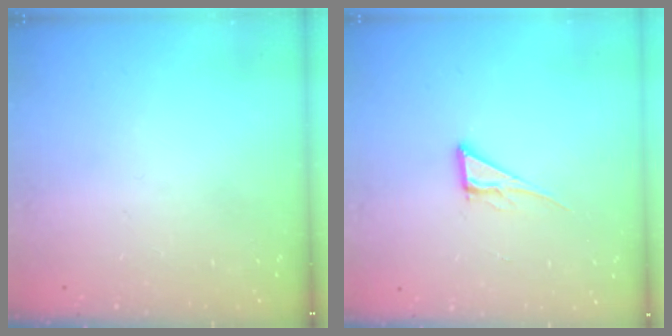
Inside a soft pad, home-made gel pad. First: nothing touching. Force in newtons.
{"total": 6.8, "press": 6.8, "slide": 0.2}